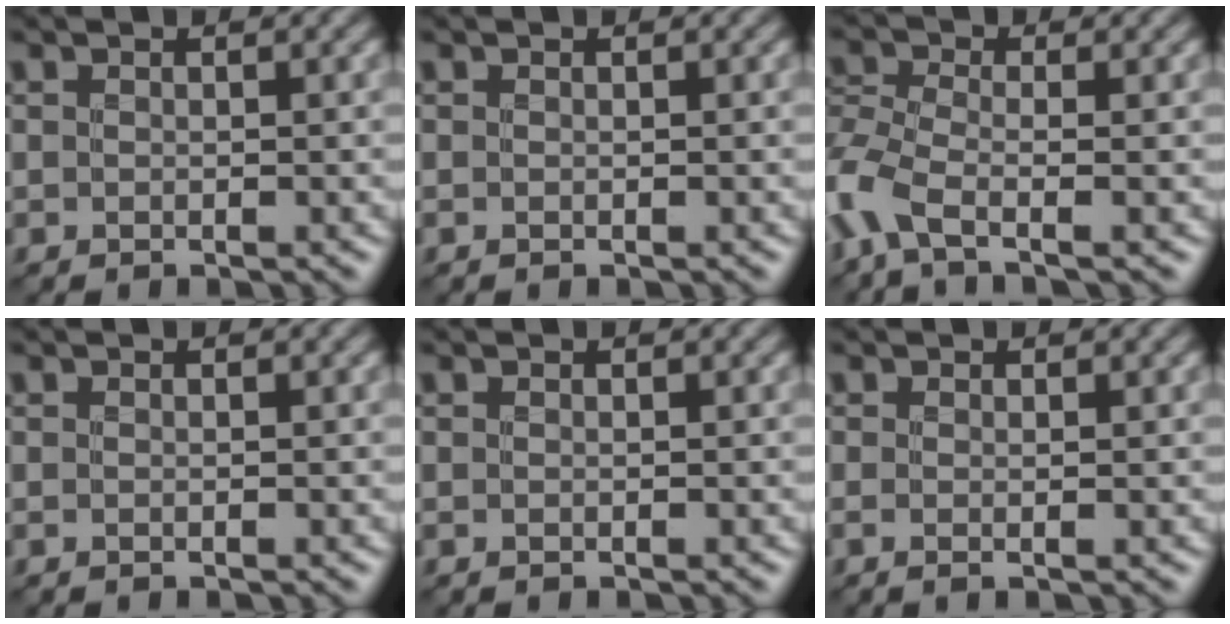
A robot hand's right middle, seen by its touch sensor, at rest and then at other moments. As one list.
[{"total": 0.0}, {"total": 5.3, "force": [-2.8, 2.2, 3.9], "torque": [-0.103, -0.008, -0.076]}, {"total": 0.0}, {"total": 0.0}, {"total": 0.9, "force": [-0.1, 0.2, 0.9], "torque": [-0.015, -0.004, -0.004]}]